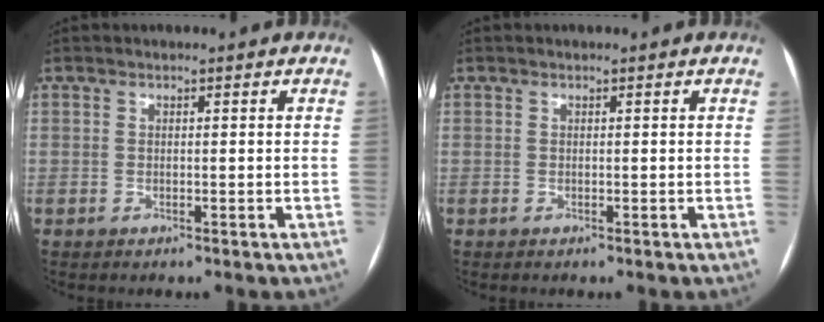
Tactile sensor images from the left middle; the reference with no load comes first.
{"total": 0.0}